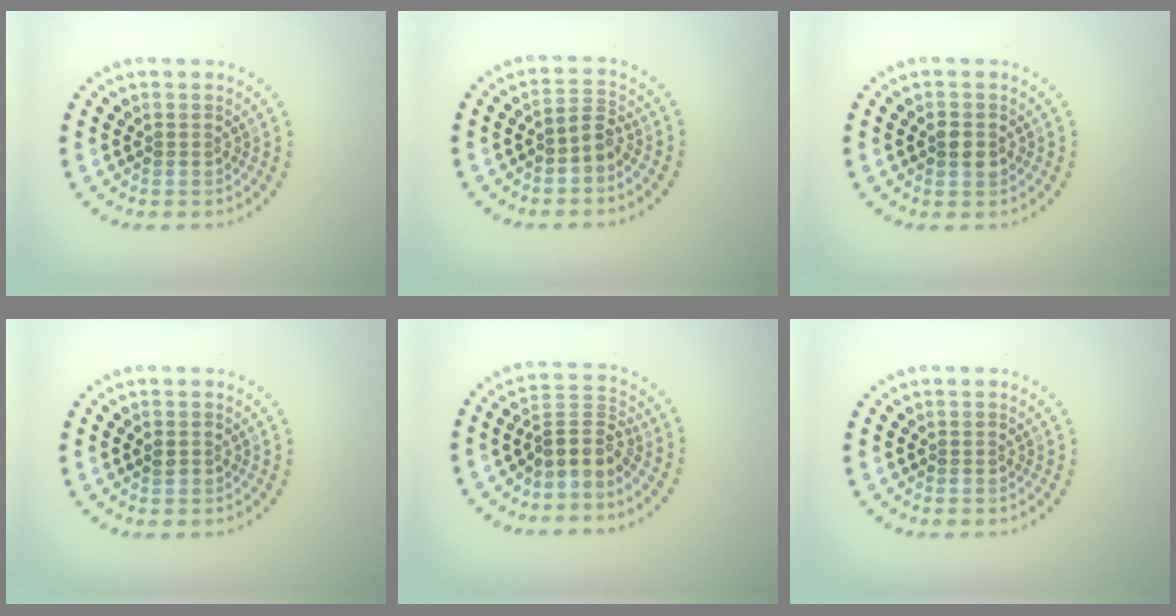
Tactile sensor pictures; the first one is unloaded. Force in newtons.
{"total": 2.0, "press": 1.6, "slide": 1.2}
{"total": 1.4, "press": 1.4, "slide": 0.2}
{"total": 0.7, "press": 0.7, "slide": 0.0}
{"total": 3.0, "press": 2.2, "slide": 2.0}
{"total": 0.0}